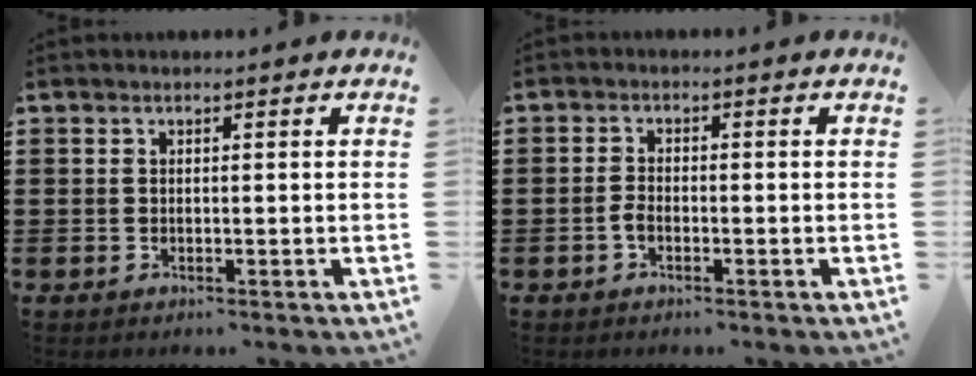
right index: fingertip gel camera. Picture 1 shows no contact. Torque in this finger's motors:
{"motor_torque": [1.25, 0.89, 0.18, 0.03]}